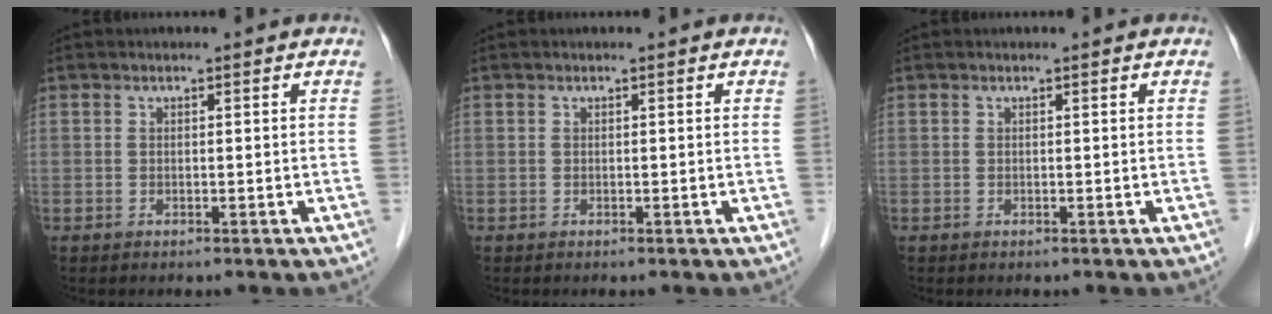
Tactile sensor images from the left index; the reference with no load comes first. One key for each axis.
{"total": 0.0}
{"total": 0.0}